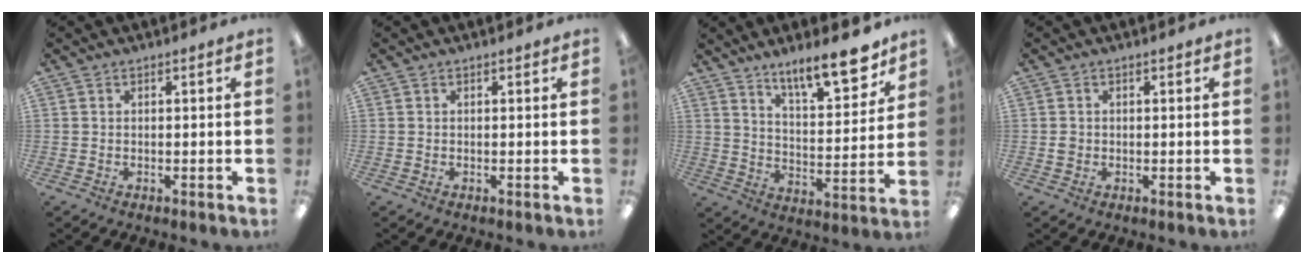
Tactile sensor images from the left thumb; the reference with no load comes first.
{"total": 0.0}
{"total": 13.7, "force": [11.0, 4.1, 7.0], "torque": [-0.087, -0.078, 0.186]}
{"total": 1.4, "force": [0.0, 1.3, 0.4], "torque": [-0.009, 0.005, -0.003]}